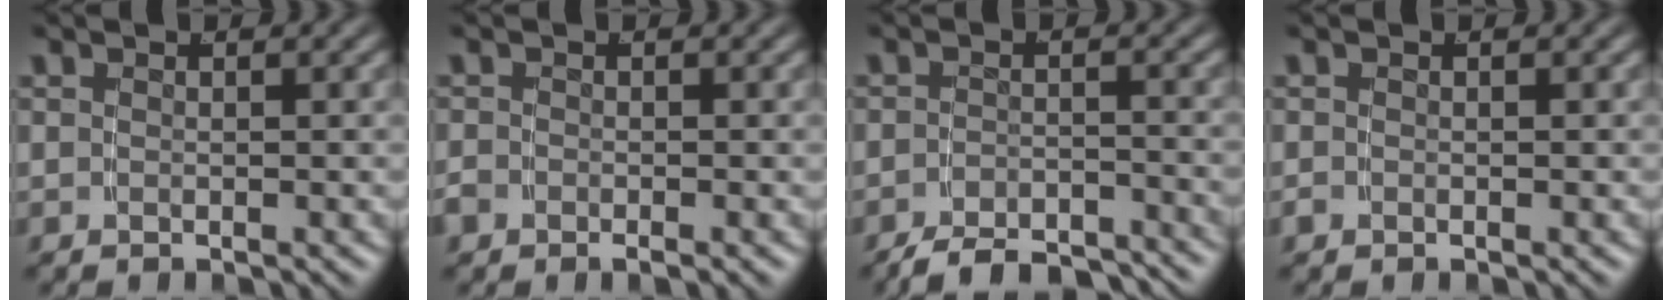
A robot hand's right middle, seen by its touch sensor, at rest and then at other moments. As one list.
[{"total": 1.7, "force": [-1.3, 0.9, 0.6], "torque": [-0.012, -0.006, -0.021]}, {"total": 5.8, "force": [-5.6, 1.1, 1.1], "torque": [-0.004, -0.011, -0.090]}, {"total": 0.6, "force": [-0.5, 0.2, 0.1], "torque": [-0.004, -0.007, -0.007]}]